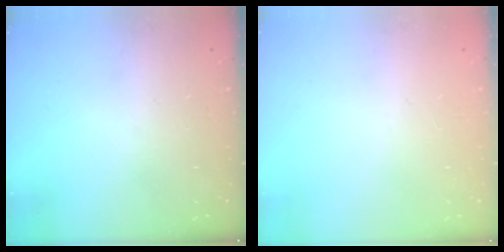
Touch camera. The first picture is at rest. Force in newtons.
{"total": 0.0}